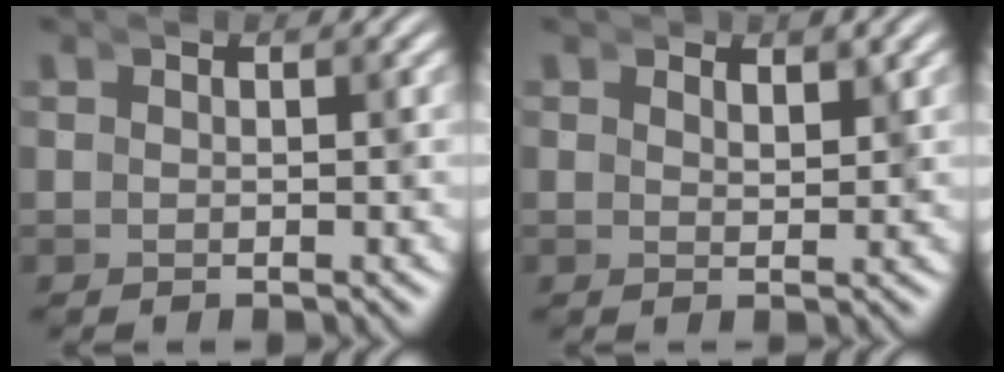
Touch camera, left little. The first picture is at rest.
{"total": 0.0}